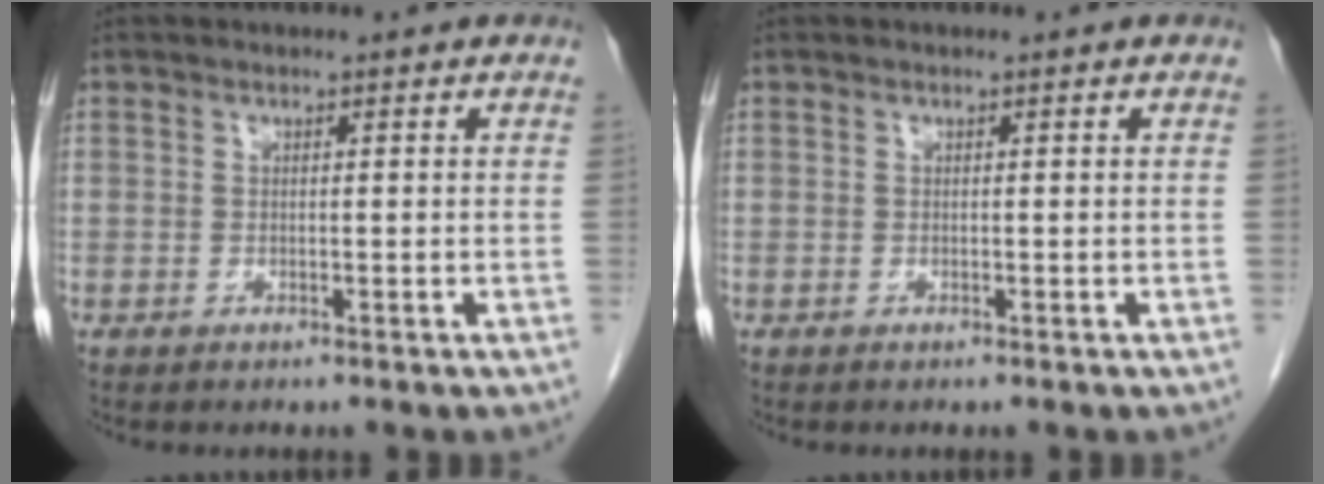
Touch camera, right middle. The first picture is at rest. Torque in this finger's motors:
{"motor_torque": [0.02, 0.00, 0.00, 0.00]}